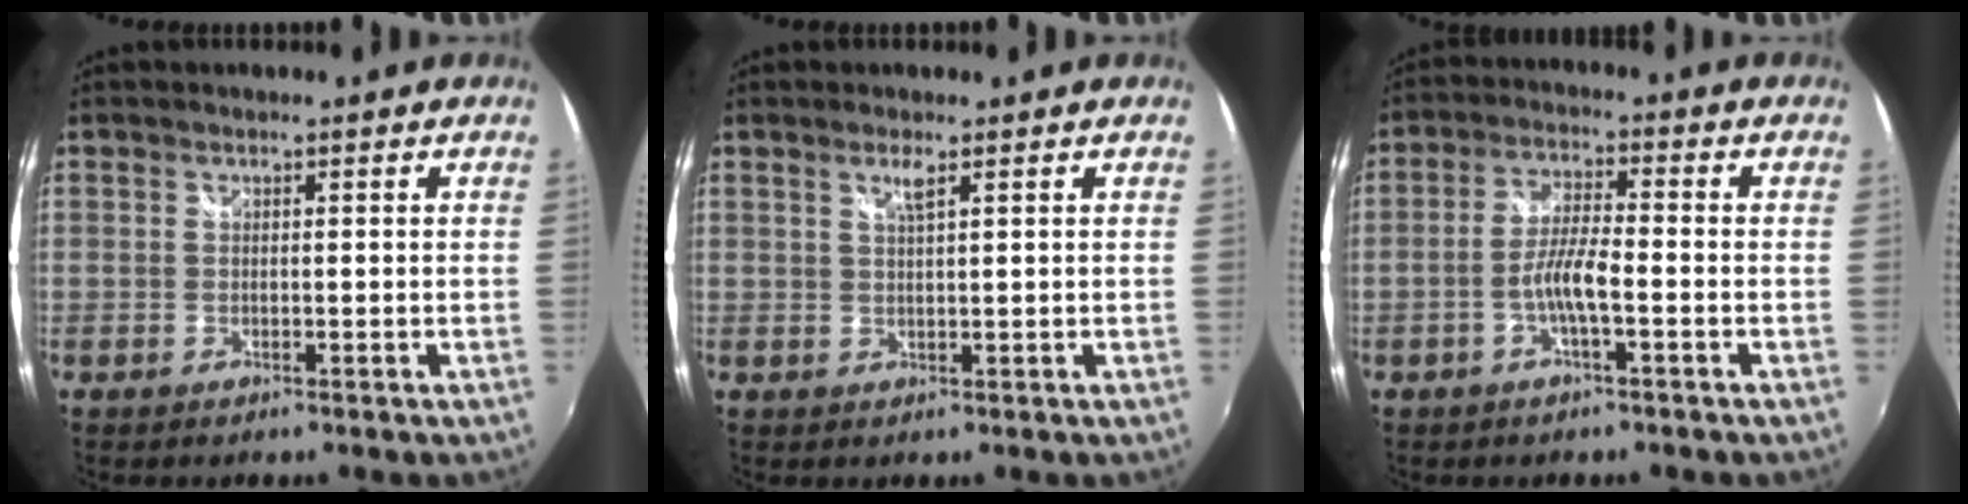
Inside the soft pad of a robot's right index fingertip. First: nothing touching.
{"total": 2.2, "force": [1.1, -0.5, 1.8], "torque": [-0.033, -0.005, 0.021]}
{"total": 5.5, "force": [-2.1, 0.6, 5.0], "torque": [-0.103, 0.006, -0.040]}